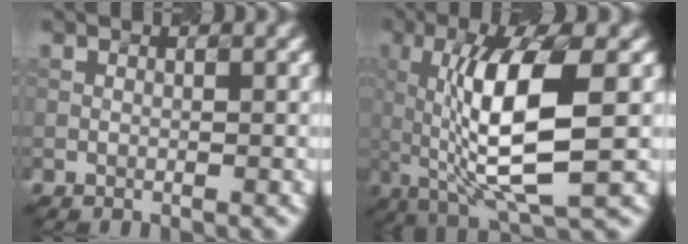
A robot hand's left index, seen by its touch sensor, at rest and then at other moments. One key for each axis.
{"total": 9.4, "fx": -0.1, "fy": 2.4, "fz": 9.0, "tx": -0.157, "ty": 0.002, "tz": 0.013}